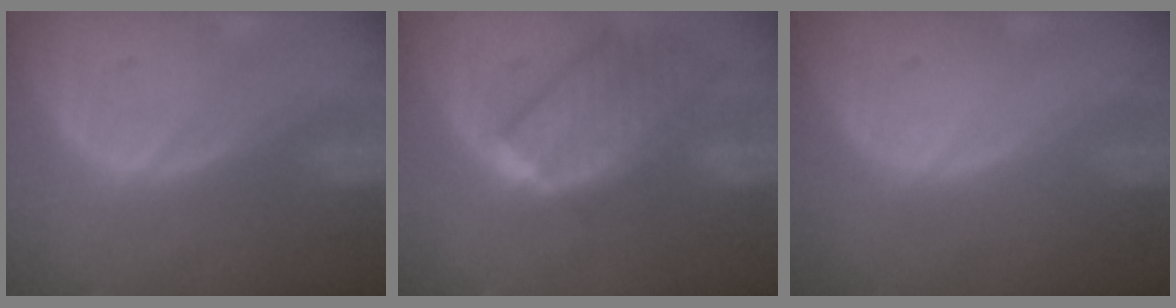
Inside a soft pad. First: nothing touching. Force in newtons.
{"total": 9.9, "press": 8.7, "slide": 4.7}
{"total": 0.0}